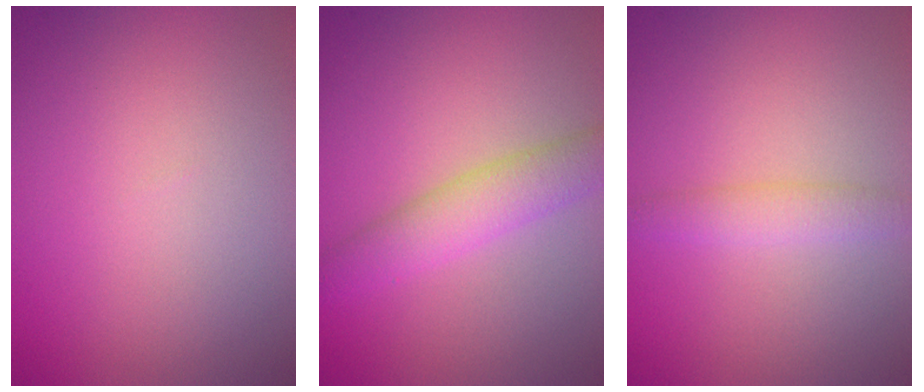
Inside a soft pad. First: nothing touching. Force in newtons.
{"total": 3.5, "press": 3.5, "slide": 0.1}
{"total": 1.9, "press": 1.9, "slide": 0.1}